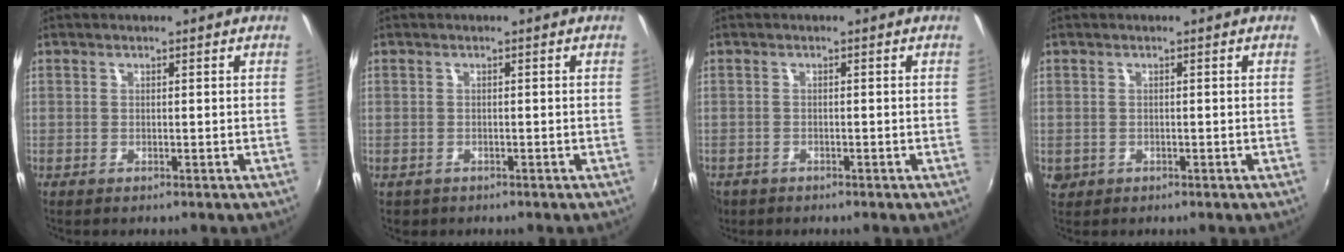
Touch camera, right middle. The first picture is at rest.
{"total": 1.3, "force": [-0.7, 1.1, 0.4], "torque": [-0.011, -0.004, -0.009]}
{"total": 3.7, "force": [-2.3, 2.6, 1.4], "torque": [-0.039, -0.010, -0.037]}
{"total": 2.2, "force": [-0.5, 2.0, 0.8], "torque": [-0.017, -0.003, -0.005]}